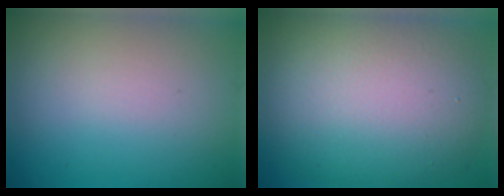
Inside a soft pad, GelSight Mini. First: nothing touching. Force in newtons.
{"total": 11.8, "press": 11.7, "slide": 1.1}